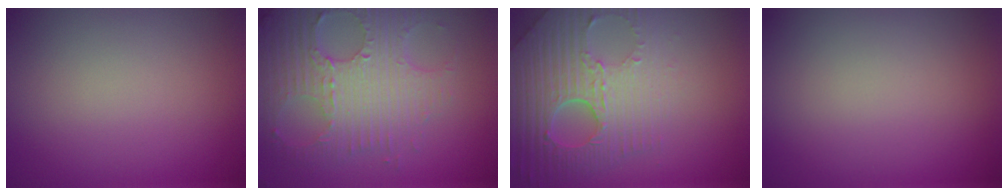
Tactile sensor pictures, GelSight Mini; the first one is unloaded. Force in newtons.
{"total": 8.0, "press": 5.7, "slide": 5.6}
{"total": 8.7, "press": 5.9, "slide": 6.4}
{"total": 0.0}